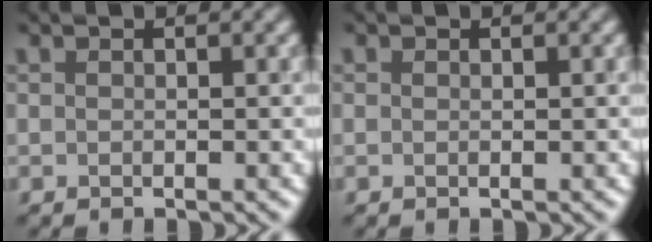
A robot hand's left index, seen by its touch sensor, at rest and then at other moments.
{"total": 0.0}